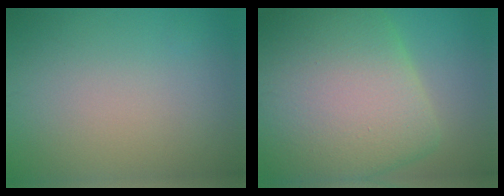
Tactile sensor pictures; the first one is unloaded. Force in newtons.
{"total": 14.1, "press": 14.1, "slide": 0.8}